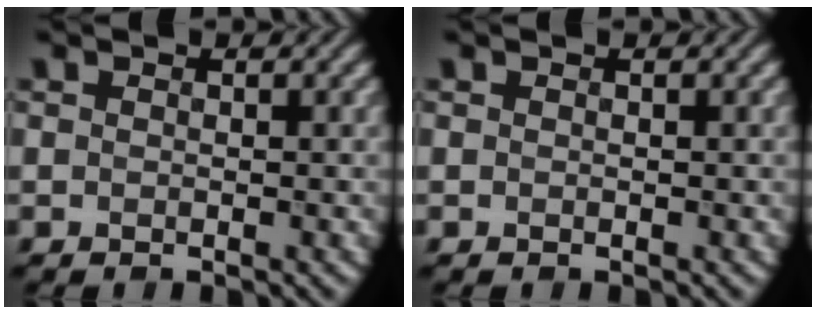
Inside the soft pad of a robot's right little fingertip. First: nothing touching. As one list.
[{"total": 0.0}]